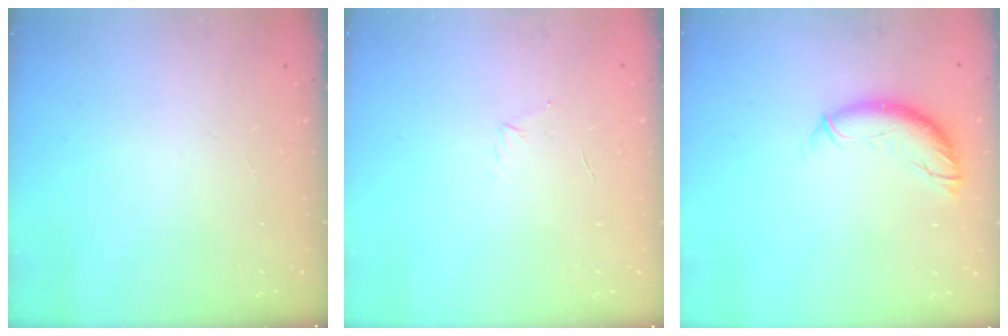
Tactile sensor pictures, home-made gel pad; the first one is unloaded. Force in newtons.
{"total": 3.2, "press": 3.1, "slide": 0.8}
{"total": 9.9, "press": 9.8, "slide": 1.6}